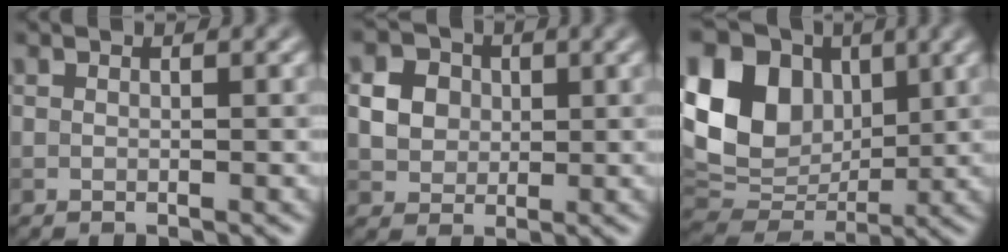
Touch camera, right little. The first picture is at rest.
{"total": 3.5, "force": [0.7, 3.0, 1.6], "torque": [-0.030, 0.000, 0.024]}
{"total": 12.3, "force": [3.0, 9.2, 7.6], "torque": [-0.169, 0.018, 0.052]}